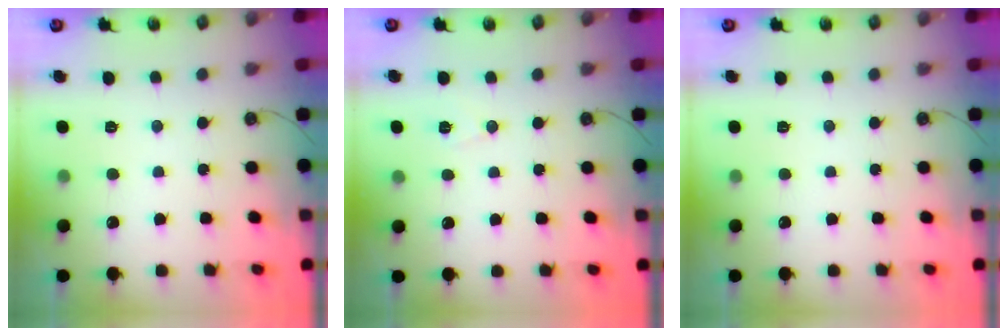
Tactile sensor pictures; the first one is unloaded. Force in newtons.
{"total": 5.2, "press": 4.5, "slide": 2.7}
{"total": 0.0}